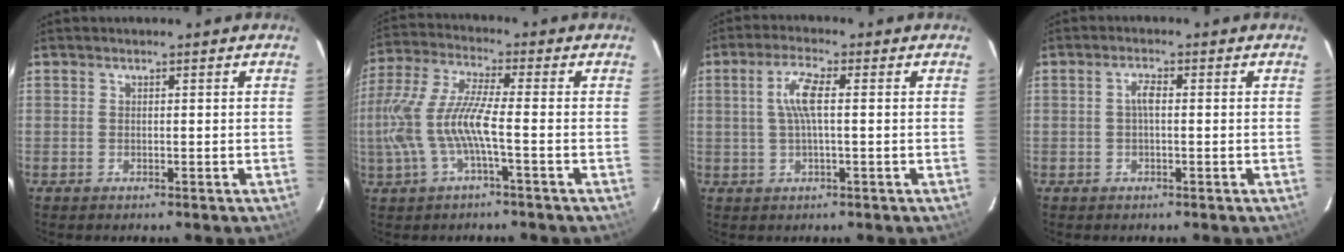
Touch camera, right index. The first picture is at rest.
{"total": 11.9, "force": [-2.9, 1.6, 11.4], "torque": [-0.241, -0.006, -0.050]}
{"total": 5.3, "force": [0.6, 0.8, 5.2], "torque": [-0.102, 0.005, 0.013]}
{"total": 2.0, "force": [-0.1, 0.7, 1.9], "torque": [-0.039, 0.007, -0.002]}